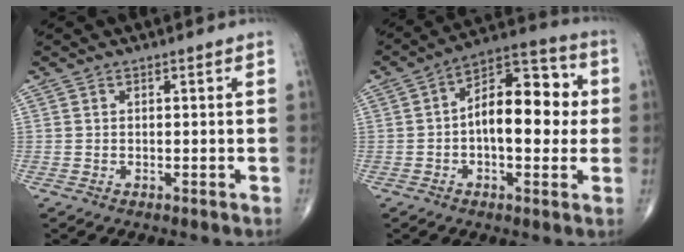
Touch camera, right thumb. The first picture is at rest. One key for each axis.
{"total": 15.0, "fx": 0.3, "fy": 7.9, "fz": 12.8, "tx": -0.163, "ty": 0.033, "tz": -0.008}